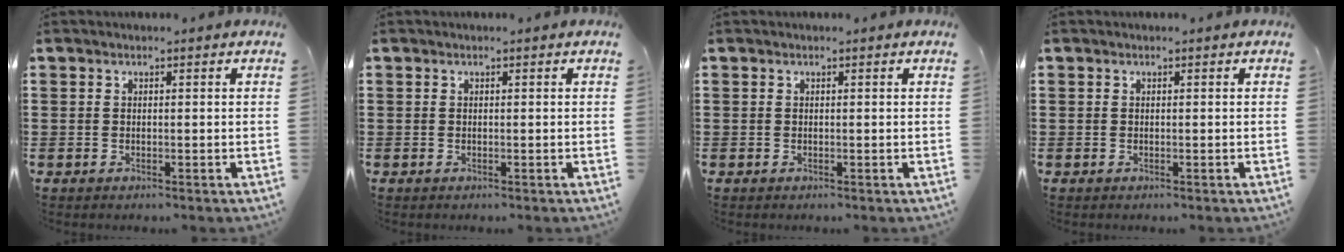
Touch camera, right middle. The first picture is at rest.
{"total": 0.0}
{"total": 0.0}
{"total": 0.0}